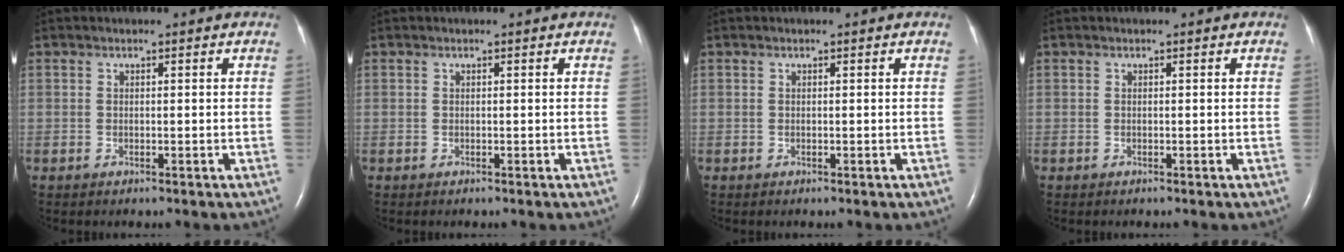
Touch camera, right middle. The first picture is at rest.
{"total": 0.0}
{"total": 0.0}
{"total": 0.0}